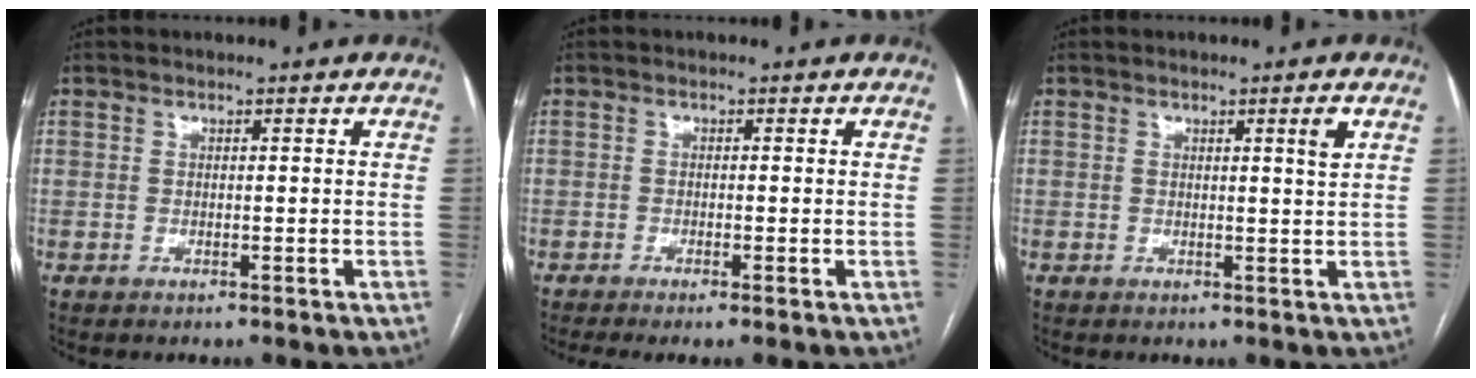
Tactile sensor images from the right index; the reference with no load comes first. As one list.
[{"total": 2.7, "force": [-1.8, -0.1, 2.0], "torque": [-0.034, -0.007, -0.031]}, {"total": 1.9, "force": [0.9, -0.5, 1.6], "torque": [-0.024, -0.006, 0.015]}]